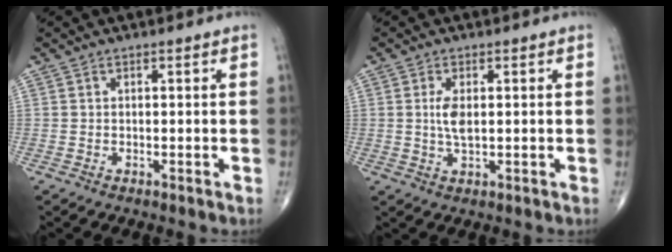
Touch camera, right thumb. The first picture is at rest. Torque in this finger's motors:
{"motor_torque": [1.27, 1.22, 0.56, -0.21, 0.07]}